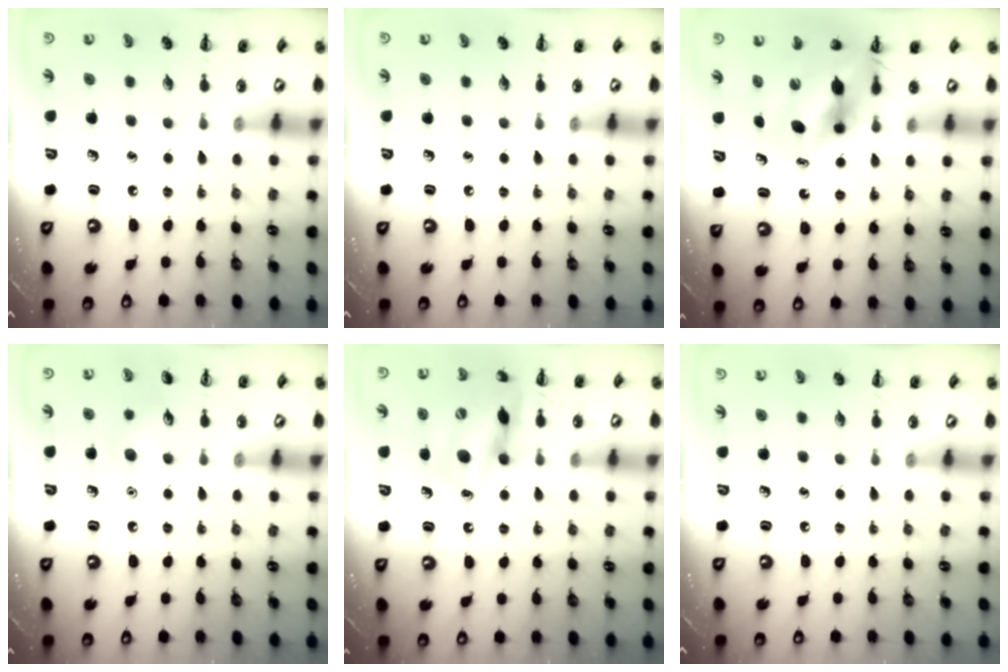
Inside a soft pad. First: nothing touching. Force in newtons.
{"total": 0.0}
{"total": 9.3, "press": 9.0, "slide": 2.5}
{"total": 6.7, "press": 6.5, "slide": 1.8}
{"total": 16.2, "press": 16.0, "slide": 2.6}
{"total": 0.0}